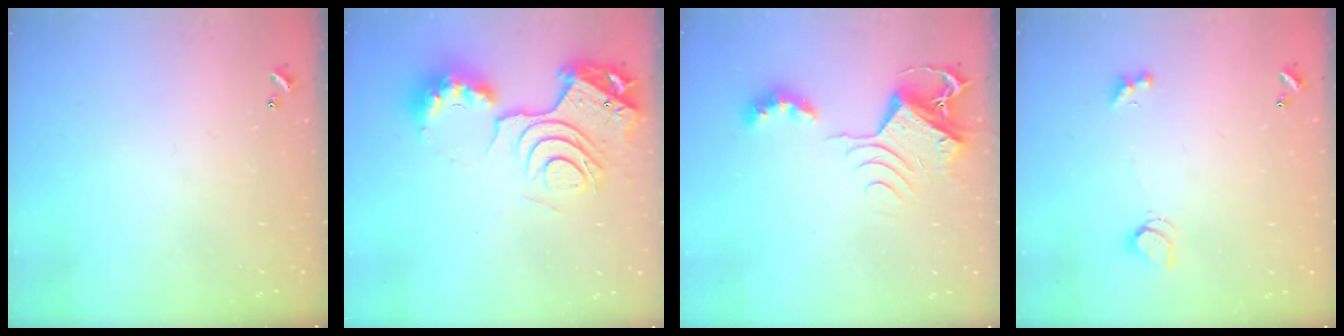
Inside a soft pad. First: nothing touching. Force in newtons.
{"total": 14.9, "press": 14.8, "slide": 1.3}
{"total": 8.1, "press": 8.1, "slide": 0.6}
{"total": 2.8, "press": 2.8, "slide": 0.6}